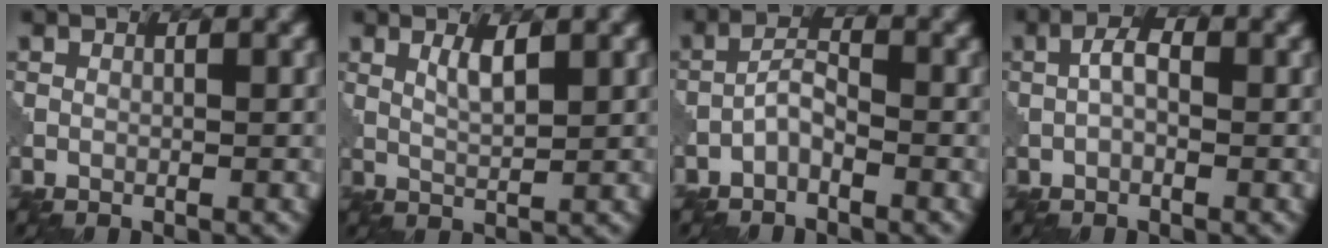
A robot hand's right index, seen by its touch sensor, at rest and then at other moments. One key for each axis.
{"total": 2.2, "fx": 1.1, "fy": 0.4, "fz": 1.8, "tx": -0.036, "ty": -0.002, "tz": 0.021}
{"total": 2.0, "fx": -1.4, "fy": 0.6, "fz": 1.3, "tx": -0.026, "ty": 0.011, "tz": -0.032}
{"total": 2.3, "fx": 0.0, "fy": 1.1, "fz": 2.0, "tx": -0.039, "ty": 0.009, "tz": -0.007}